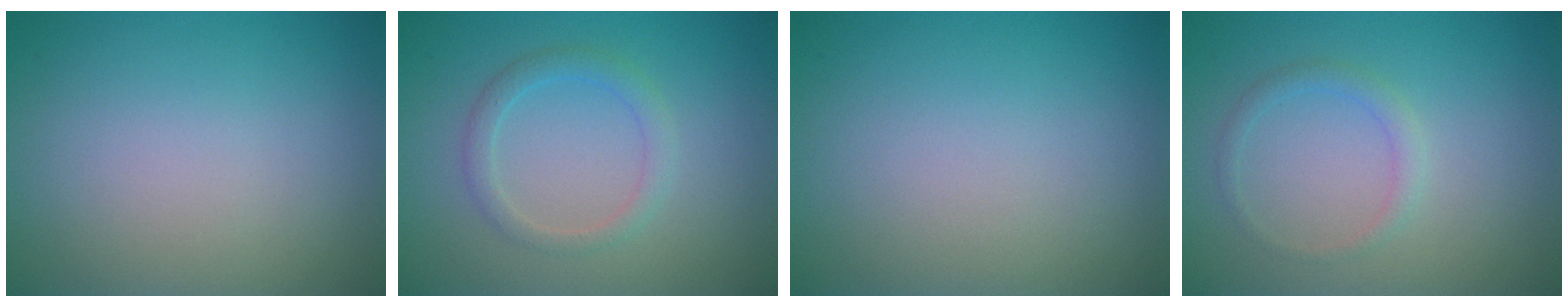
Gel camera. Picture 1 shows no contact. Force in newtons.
{"total": 2.0, "press": 1.9, "slide": 0.1}
{"total": 0.0}
{"total": 1.2, "press": 1.2, "slide": 0.0}